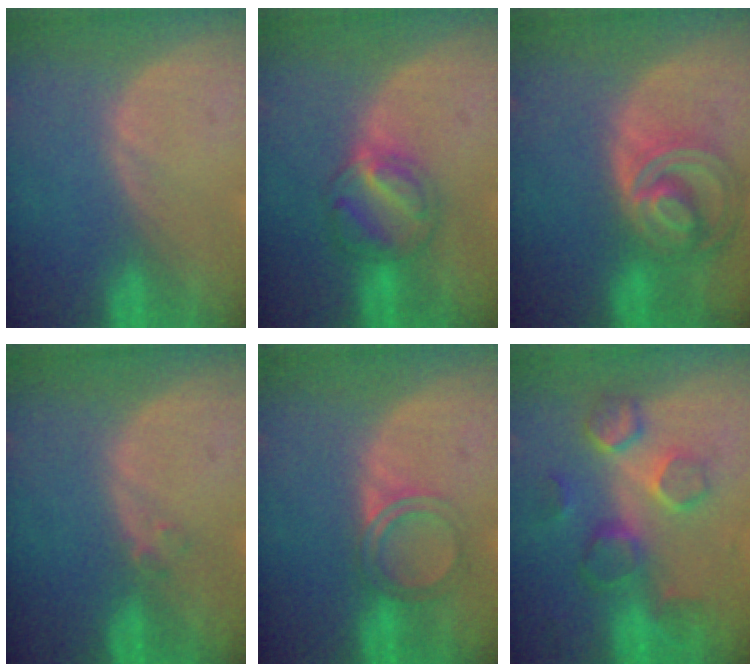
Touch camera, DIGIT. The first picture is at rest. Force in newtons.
{"total": 5.8, "press": 5.8, "slide": 0.6}
{"total": 8.7, "press": 7.5, "slide": 4.3}
{"total": 1.0, "press": 1.0, "slide": 0.2}
{"total": 4.2, "press": 4.0, "slide": 1.4}
{"total": 8.5, "press": 7.8, "slide": 3.4}